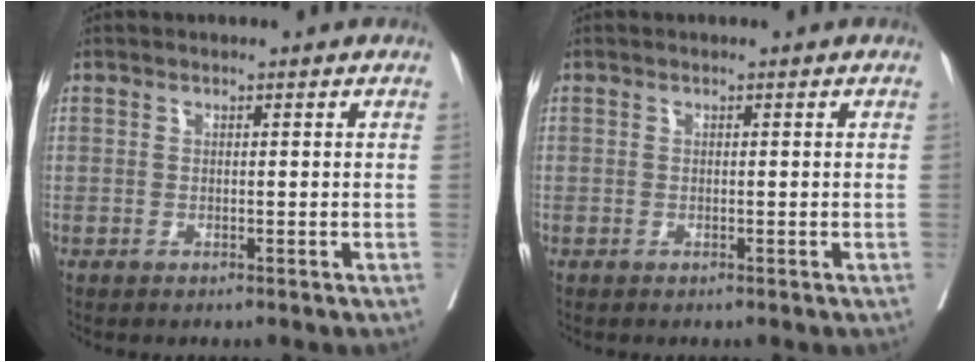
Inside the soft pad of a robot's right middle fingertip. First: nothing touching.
{"total": 0.0}